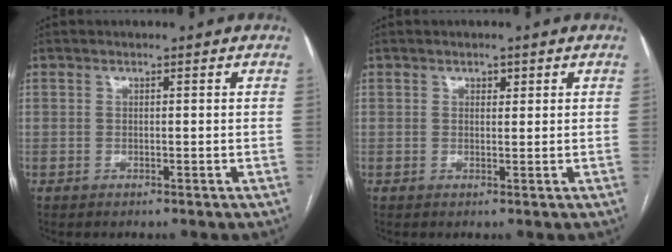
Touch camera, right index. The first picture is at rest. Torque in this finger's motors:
{"motor_torque": [0.01, 0.01, 0.01, 0.00]}